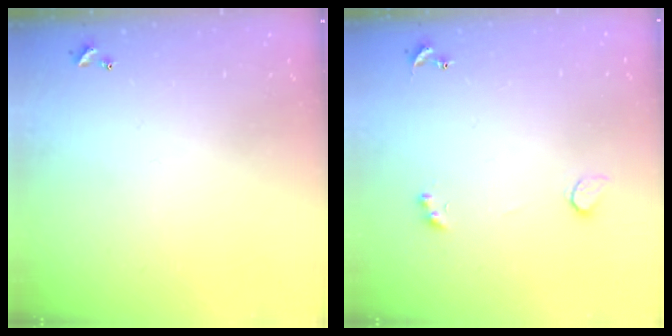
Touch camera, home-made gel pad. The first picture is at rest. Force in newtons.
{"total": 2.1, "press": 1.9, "slide": 1.0}